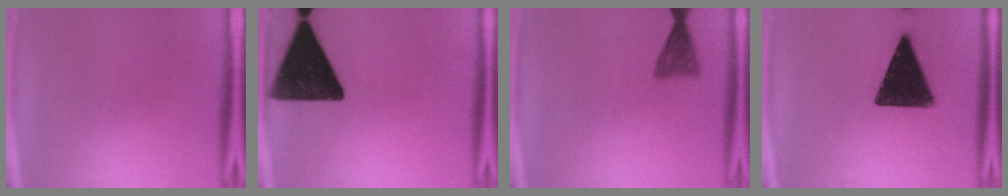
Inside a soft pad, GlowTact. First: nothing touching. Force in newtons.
{"total": 17.3}
{"total": 2.9}
{"total": 15.9}